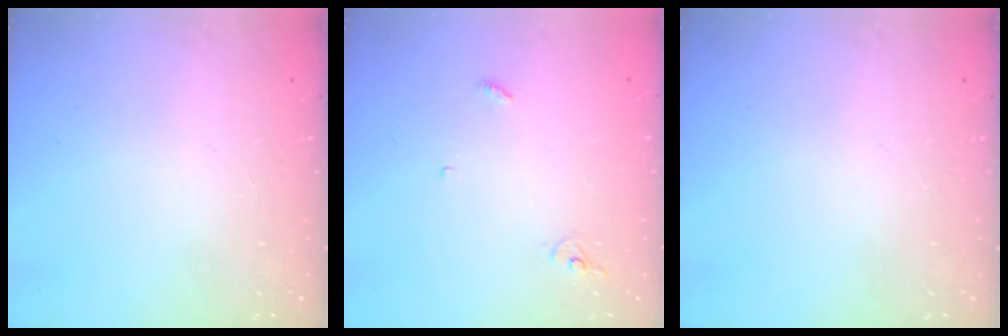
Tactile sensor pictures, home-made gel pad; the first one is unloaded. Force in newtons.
{"total": 2.9, "press": 2.9, "slide": 0.2}
{"total": 0.0}